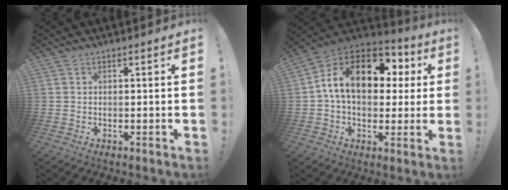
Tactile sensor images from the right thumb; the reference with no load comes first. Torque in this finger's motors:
{"motor_torque": [2.50, 2.51, 0.23, 0.04, 0.37]}